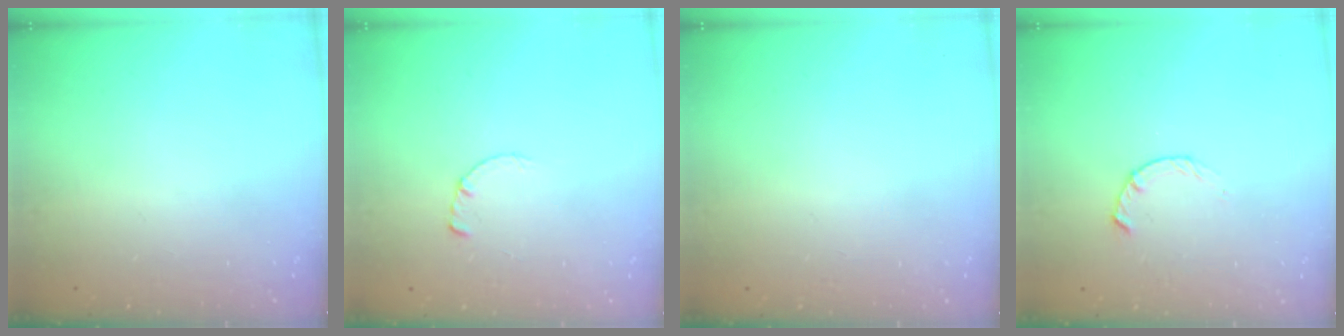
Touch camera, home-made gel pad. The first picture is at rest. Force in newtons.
{"total": 0.7, "press": 0.7, "slide": 0.2}
{"total": 2.6, "press": 2.6, "slide": 0.2}
{"total": 1.8, "press": 1.8, "slide": 0.3}